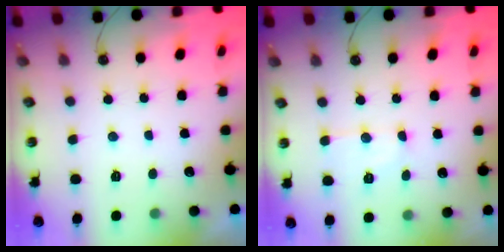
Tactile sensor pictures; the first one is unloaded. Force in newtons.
{"total": 8.4, "press": 8.3, "slide": 0.7}